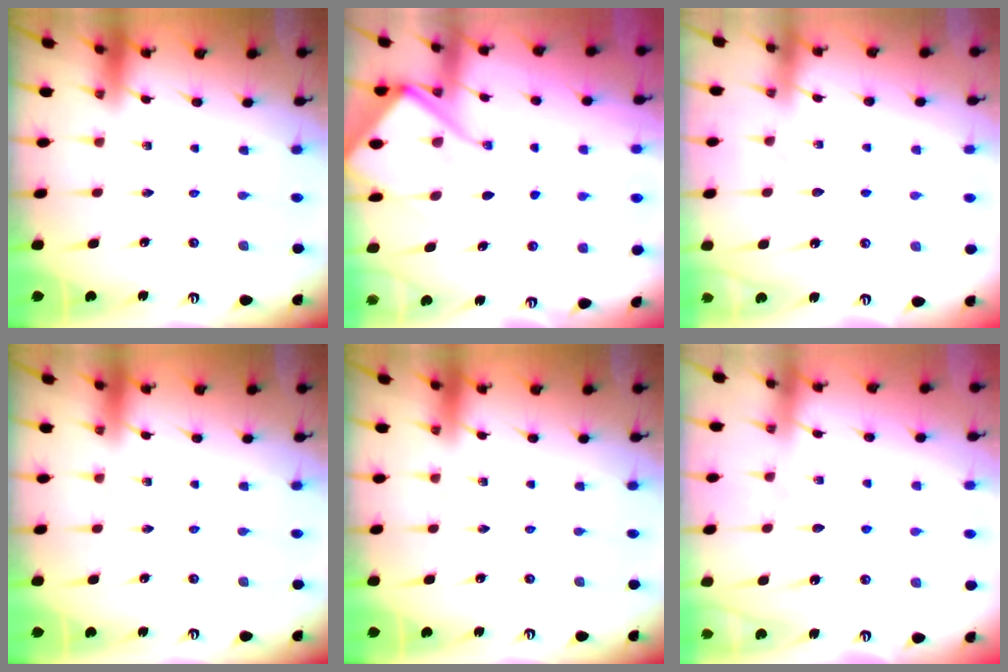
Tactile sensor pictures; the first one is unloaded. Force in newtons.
{"total": 12.5, "press": 12.4, "slide": 1.3}
{"total": 4.2, "press": 4.2, "slide": 0.5}
{"total": 0.0}
{"total": 0.0}
{"total": 5.5, "press": 5.5, "slide": 0.7}